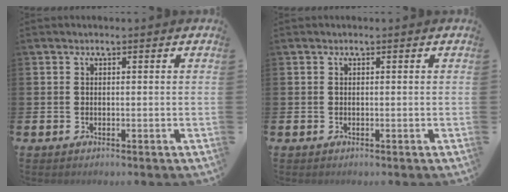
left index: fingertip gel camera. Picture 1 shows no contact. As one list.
[{"total": 0.0}]